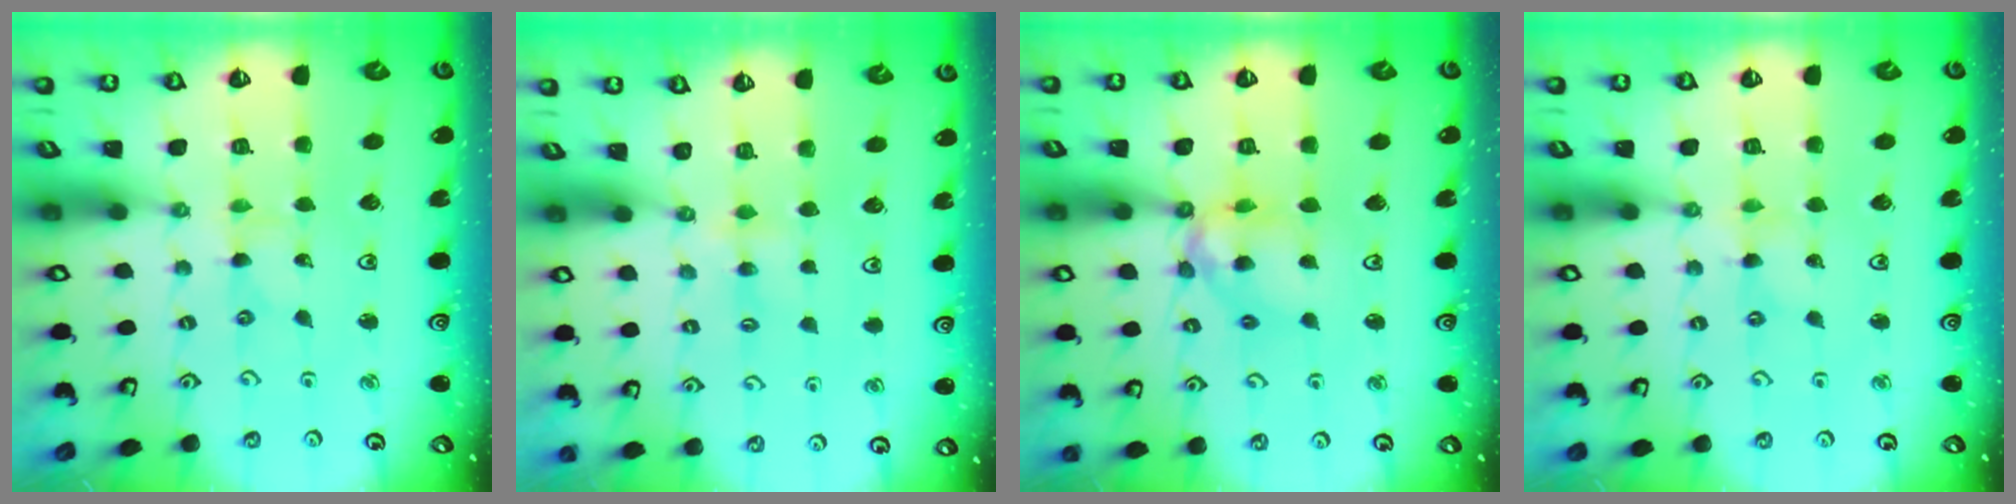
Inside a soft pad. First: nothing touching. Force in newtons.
{"total": 2.8, "press": 2.8, "slide": 0.4}
{"total": 12.0, "press": 11.9, "slide": 1.6}
{"total": 0.0}